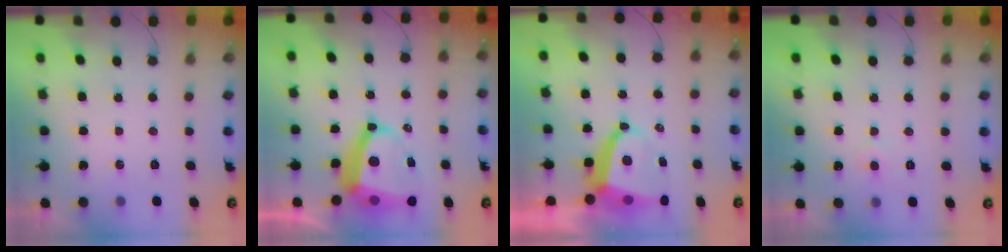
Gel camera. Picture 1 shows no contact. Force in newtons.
{"total": 13.1, "press": 13.0, "slide": 1.7}
{"total": 6.8, "press": 6.8, "slide": 1.0}
{"total": 3.5, "press": 3.5, "slide": 0.2}